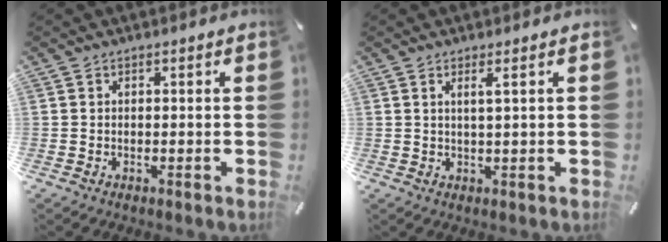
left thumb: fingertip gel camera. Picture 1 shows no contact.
{"total": 2.4, "force": [1.0, -0.3, 2.2], "torque": [-0.043, -0.005, 0.016]}